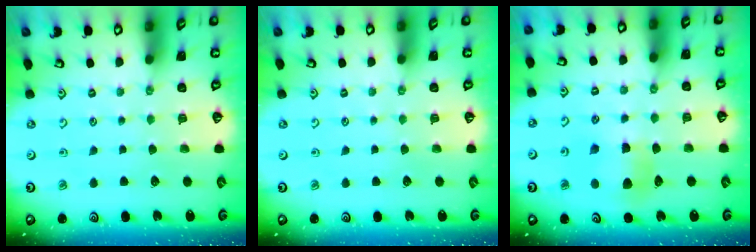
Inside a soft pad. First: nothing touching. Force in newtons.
{"total": 0.0}
{"total": 7.2, "press": 7.2, "slide": 0.8}